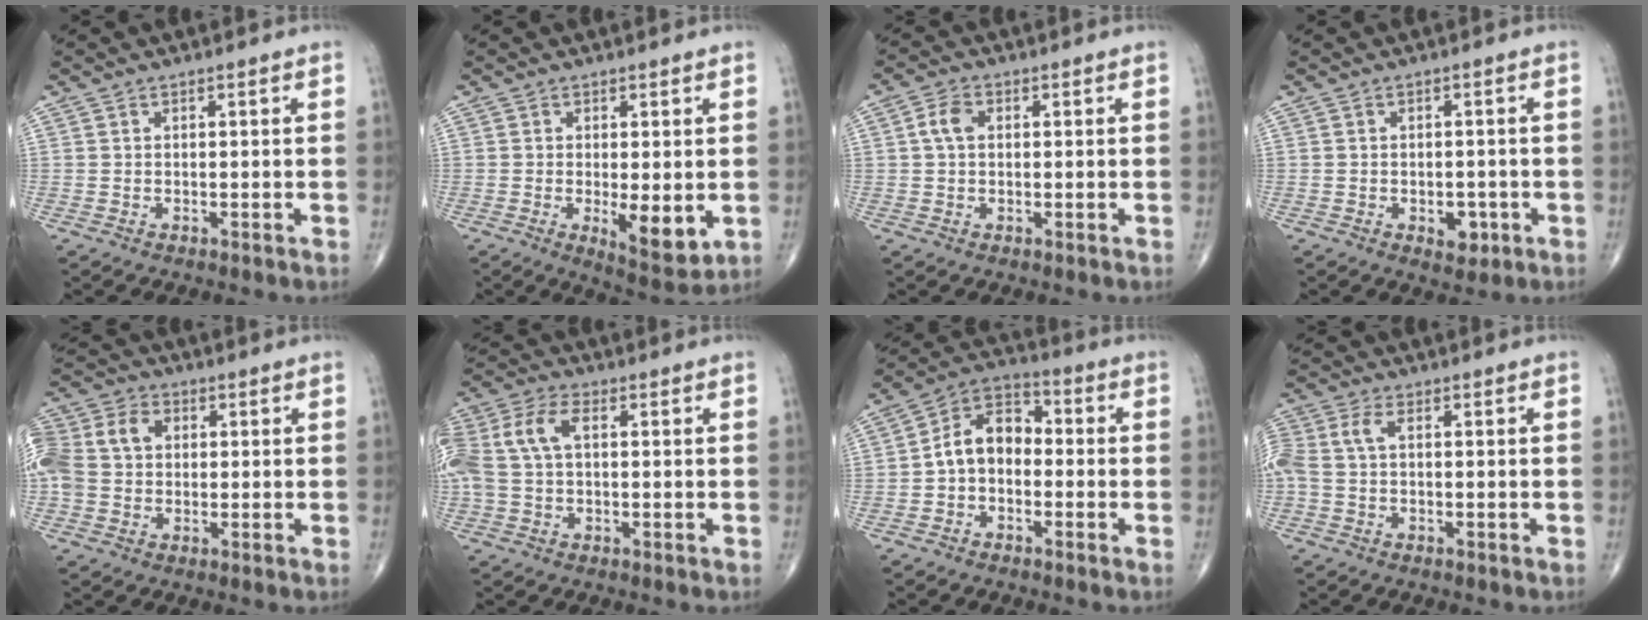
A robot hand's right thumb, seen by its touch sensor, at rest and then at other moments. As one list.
[{"total": 7.5, "force": [-1.1, 2.6, 6.9], "torque": [-0.098, -0.022, -0.009]}, {"total": 3.6, "force": [0.6, 2.4, 2.6], "torque": [-0.052, 0.008, 0.007]}, {"total": 3.8, "force": [-1.3, 2.4, 2.6], "torque": [-0.015, 0.005, -0.010]}, {"total": 14.4, "force": [2.2, 11.0, 9.0], "torque": [-0.202, 0.037, 0.037]}, {"total": 11.8, "force": [1.8, 7.0, 9.3], "torque": [-0.230, 0.034, 0.035]}, {"total": 9.0, "force": [-1.2, 6.3, 6.3], "torque": [-0.086, 0.035, -0.041]}, {"total": 6.9, "force": [0.5, 3.8, 5.7], "torque": [-0.160, 0.020, 0.008]}]